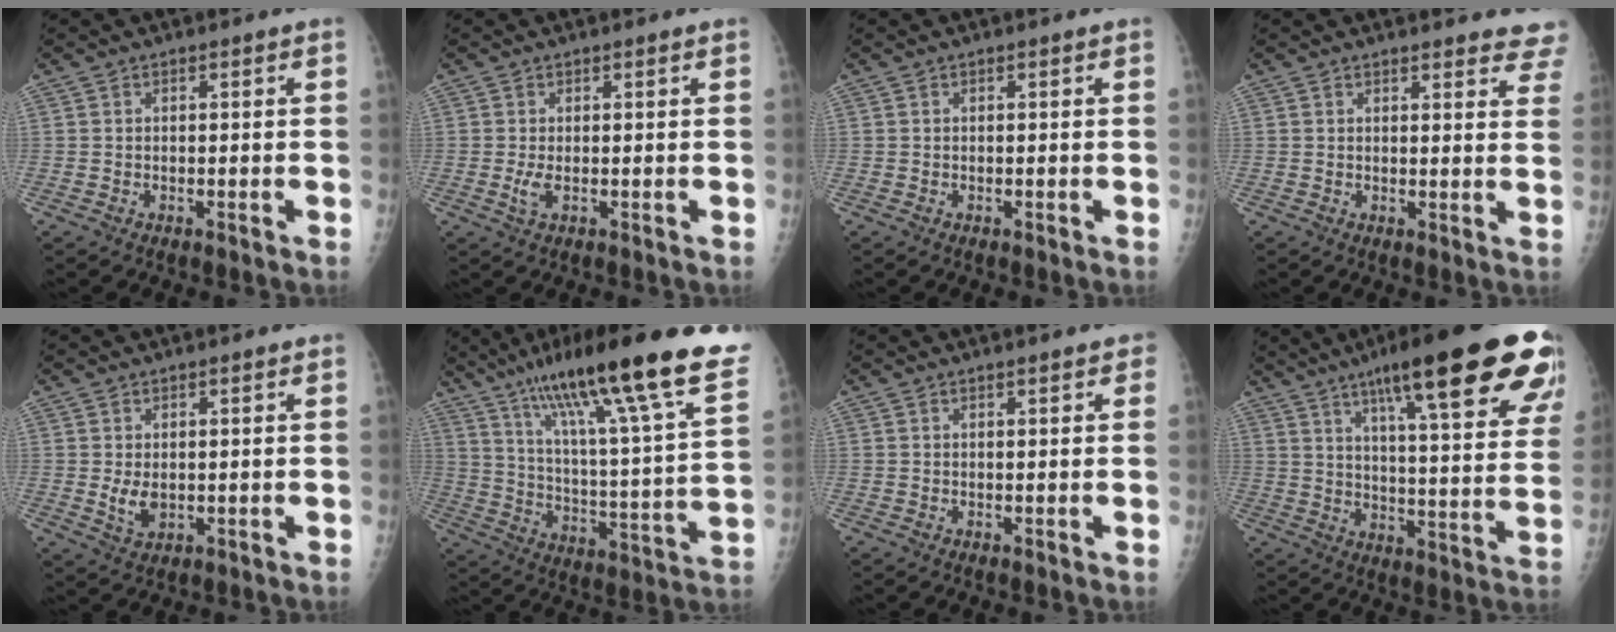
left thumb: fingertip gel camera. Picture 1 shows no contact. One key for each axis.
{"total": 2.1, "fx": 0.1, "fy": 0.7, "fz": 1.9, "tx": -0.042, "ty": -0.005, "tz": 0.006}
{"total": 0.0}
{"total": 9.7, "fx": 8.9, "fy": 2.3, "fz": 2.9, "tx": 0.011, "ty": -0.036, "tz": 0.077}
{"total": 3.4, "fx": 0.3, "fy": 2.1, "fz": 2.6, "tx": -0.041, "ty": -0.010, "tz": 0.014}
{"total": 30.0, "fx": 20.0, "fy": 3.7, "fz": 22.1, "tx": -0.340, "ty": -0.050, "tz": 0.304}
{"total": 1.5, "fx": 0.9, "fy": 0.5, "fz": 1.1, "tx": -0.009, "ty": 0.001, "tz": 0.009}
{"total": 29.2, "fx": 17.5, "fy": 5.2, "fz": 22.8, "tx": -0.281, "ty": -0.035, "tz": 0.244}